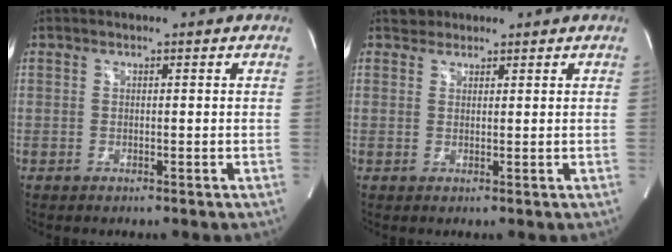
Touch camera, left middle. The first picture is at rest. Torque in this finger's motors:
{"motor_torque": [0.04, 0.00, -0.03, -0.01]}